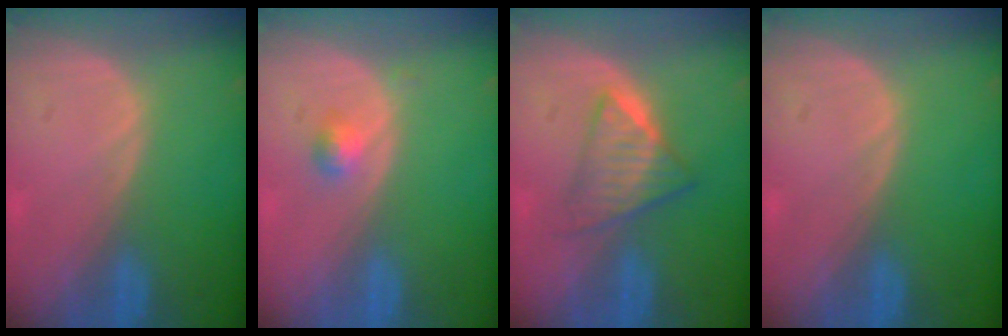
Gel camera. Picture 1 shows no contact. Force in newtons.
{"total": 2.0, "press": 1.8, "slide": 0.8}
{"total": 6.3, "press": 5.5, "slide": 3.1}
{"total": 0.0}